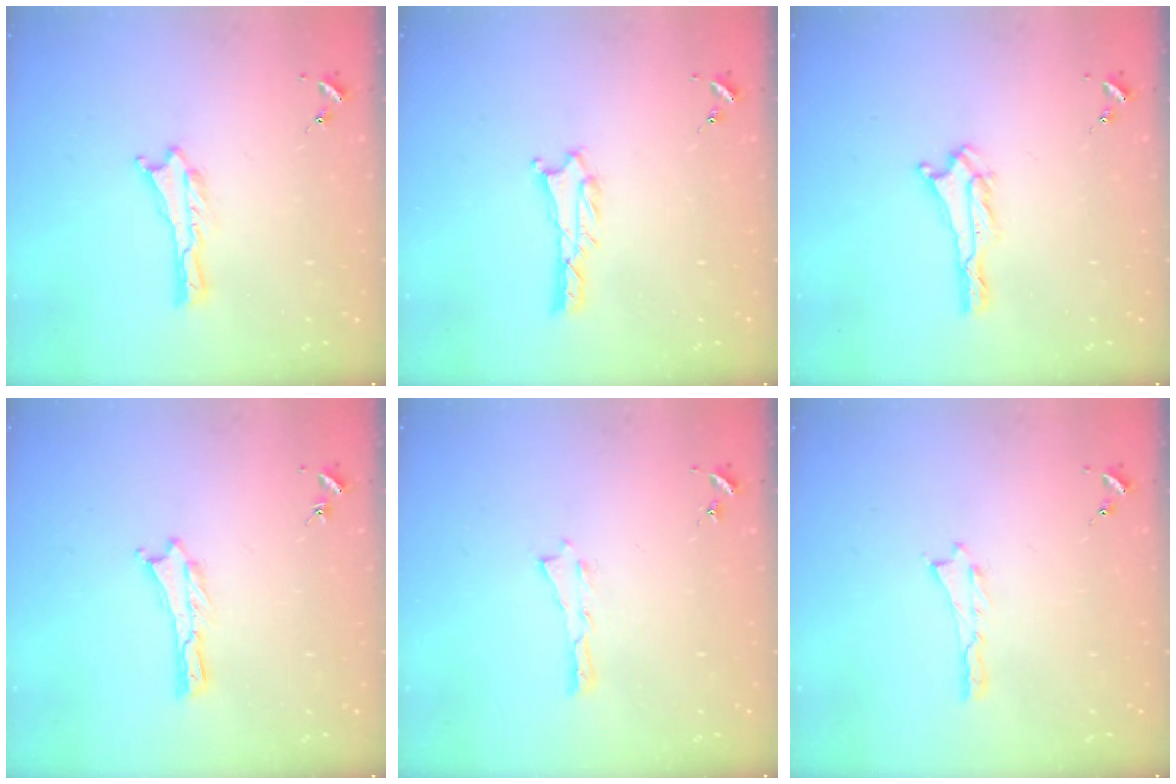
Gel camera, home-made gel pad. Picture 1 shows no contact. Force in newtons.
{"total": 1.3, "press": 1.3, "slide": 0.3}
{"total": 0.6, "press": 0.6, "slide": 0.1}
{"total": 0.0}
{"total": 0.0}
{"total": 0.0}